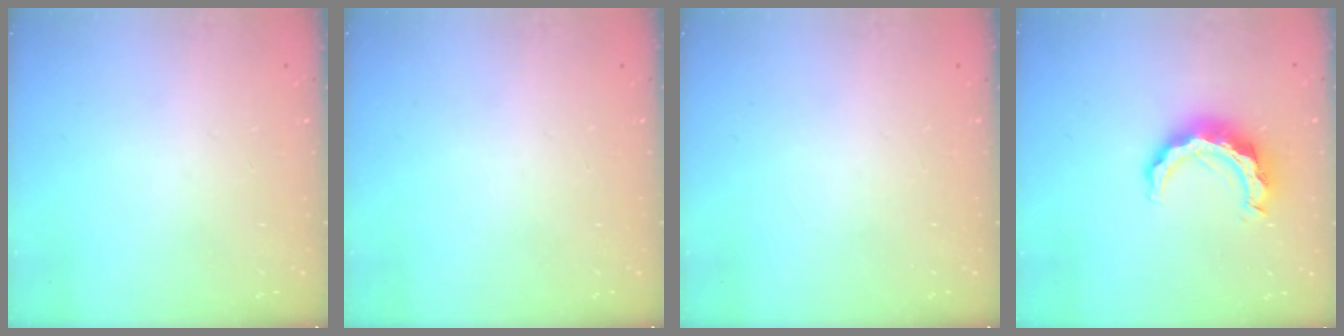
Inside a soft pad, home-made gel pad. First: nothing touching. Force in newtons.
{"total": 0.0}
{"total": 0.0}
{"total": 11.0, "press": 11.0, "slide": 0.9}